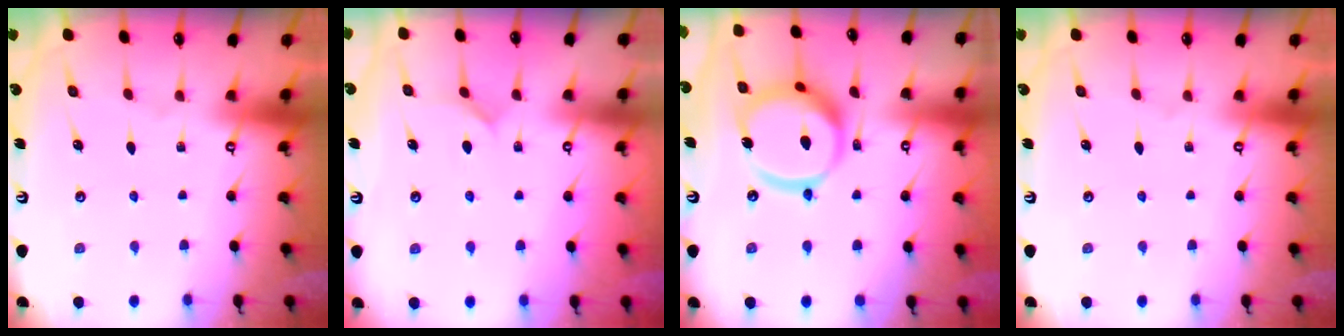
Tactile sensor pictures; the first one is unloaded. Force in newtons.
{"total": 3.9, "press": 3.9, "slide": 0.4}
{"total": 15.4, "press": 15.4, "slide": 1.5}
{"total": 0.0}